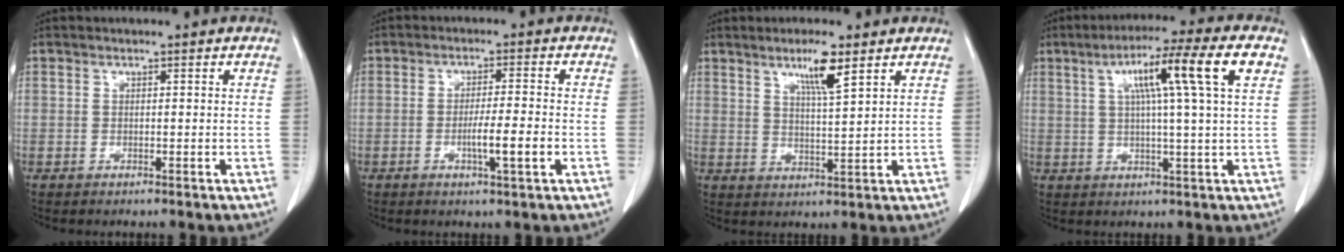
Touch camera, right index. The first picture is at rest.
{"total": 5.2, "force": [-1.5, -0.1, 5.0], "torque": [-0.081, -0.005, -0.023]}
{"total": 5.8, "force": [3.5, 0.0, 4.6], "torque": [-0.082, -0.007, 0.063]}
{"total": 12.4, "force": [4.1, -1.0, 11.6], "torque": [-0.188, 0.023, 0.063]}